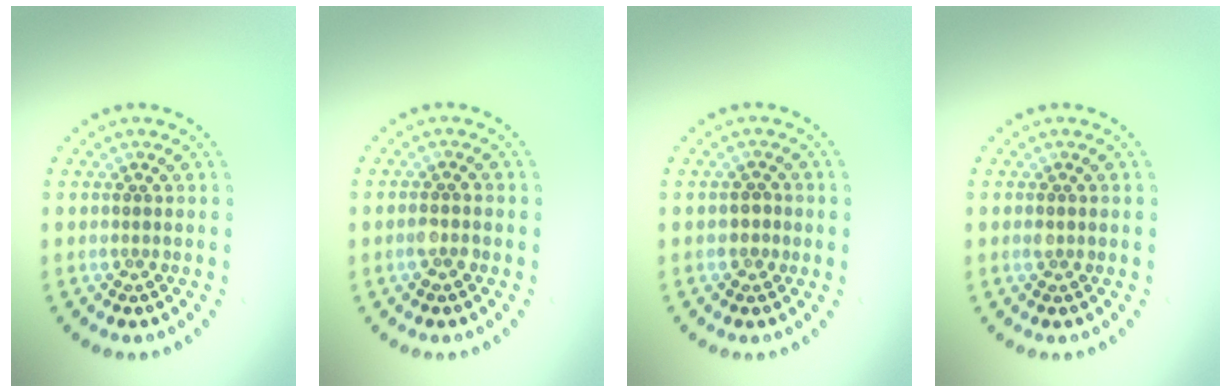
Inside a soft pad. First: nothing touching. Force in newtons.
{"total": 1.4, "press": 1.3, "slide": 0.4}
{"total": 0.9, "press": 0.7, "slide": 0.6}
{"total": 0.7, "press": 0.7, "slide": 0.1}